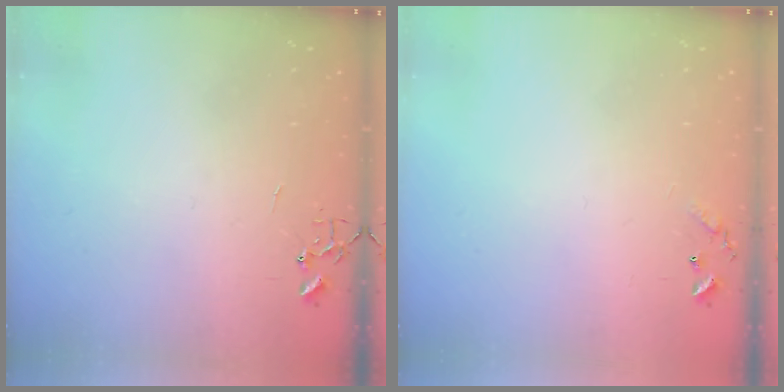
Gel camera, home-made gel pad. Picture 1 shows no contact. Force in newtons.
{"total": 6.6, "press": 6.6, "slide": 0.5}